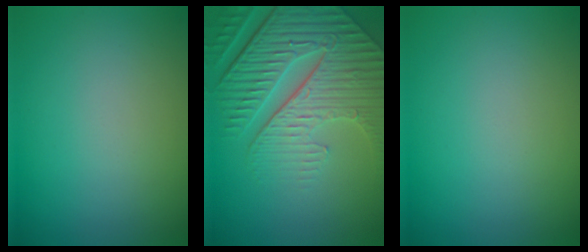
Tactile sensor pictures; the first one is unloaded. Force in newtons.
{"total": 9.1, "press": 6.2, "slide": 6.6}
{"total": 0.0}